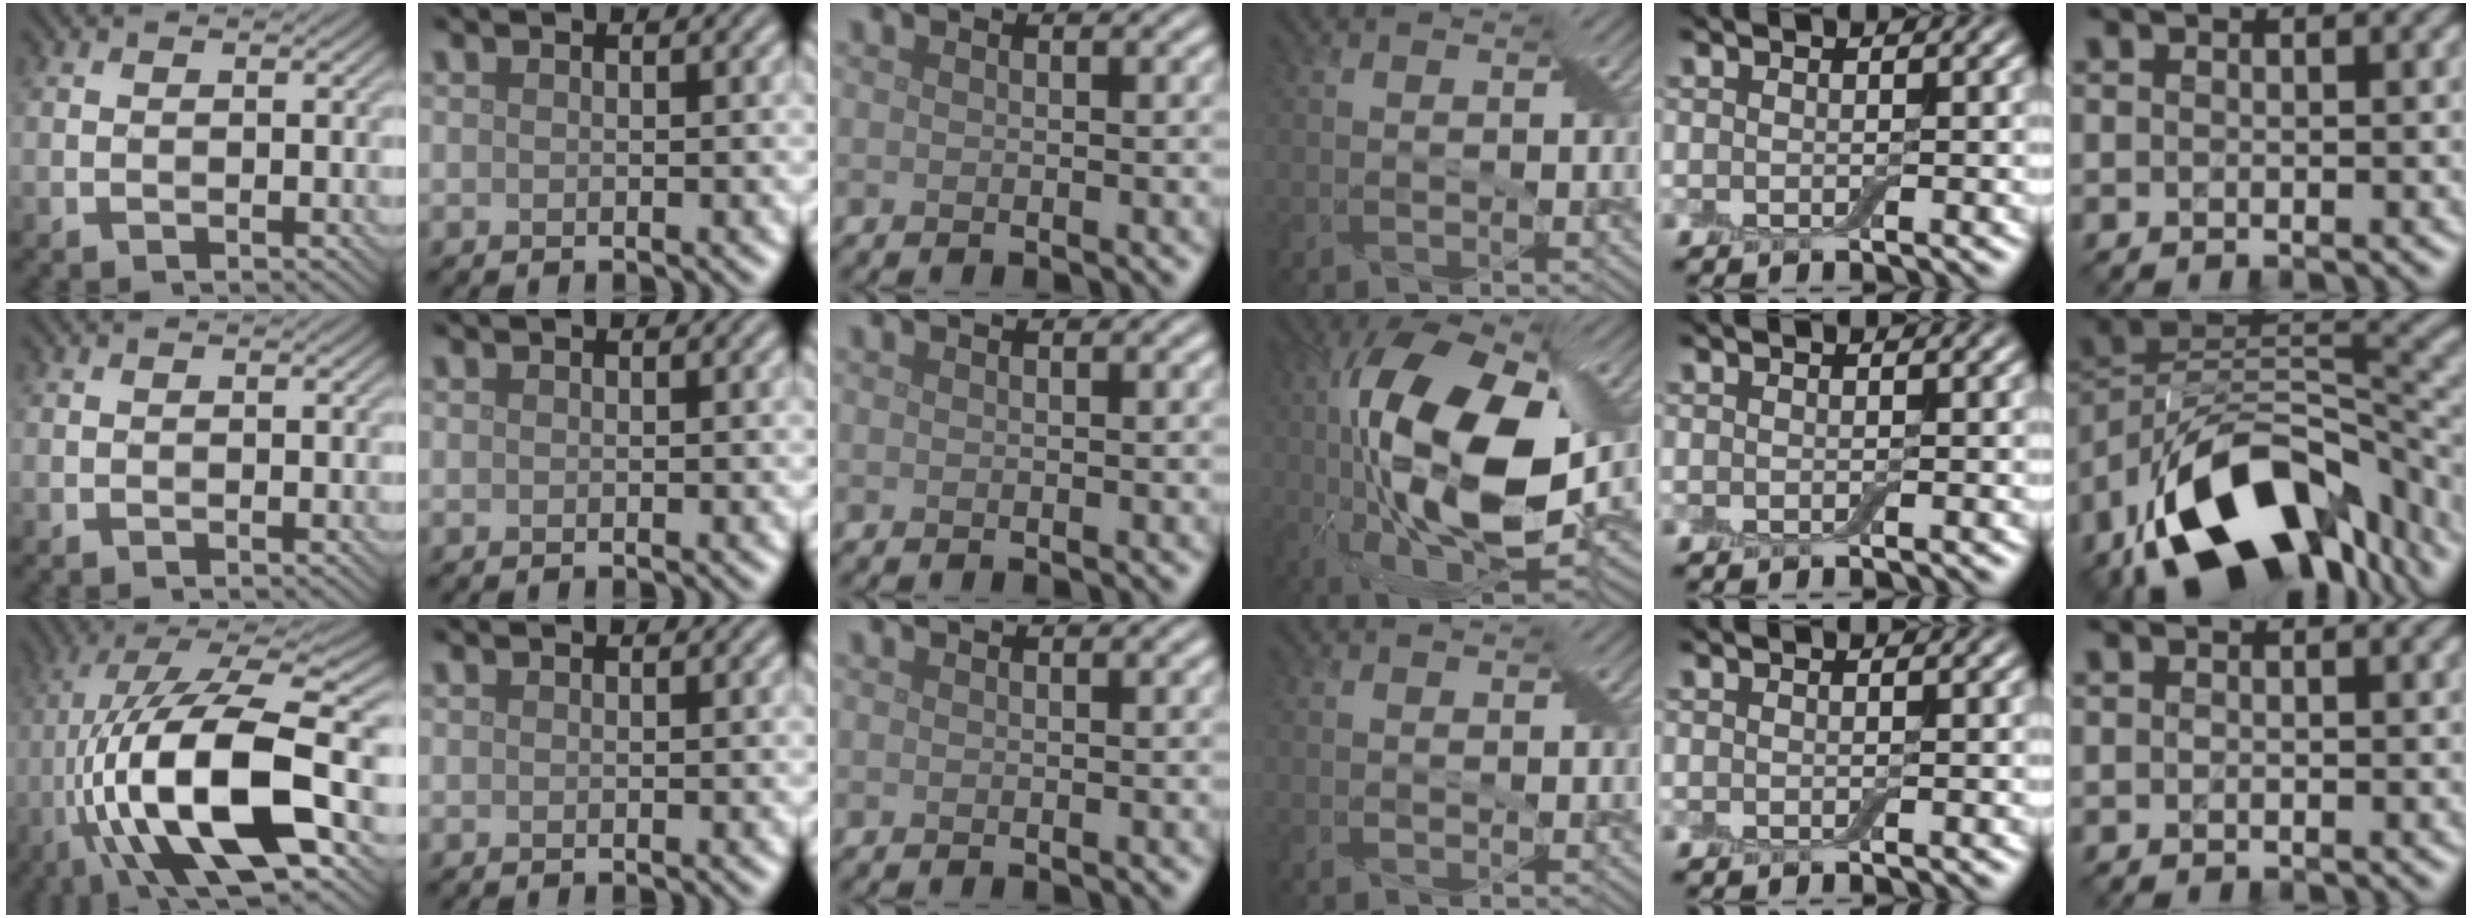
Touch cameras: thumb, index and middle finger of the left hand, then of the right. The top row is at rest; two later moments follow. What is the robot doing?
{"motion": "open", "object": "airpods case & airpods"}